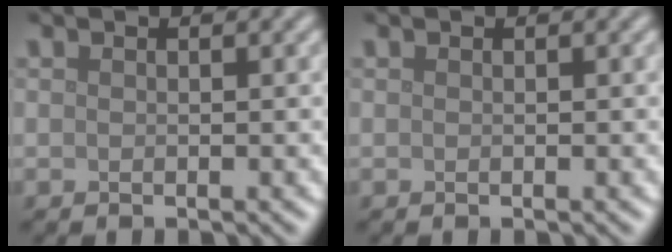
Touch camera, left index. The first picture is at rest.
{"total": 0.0}